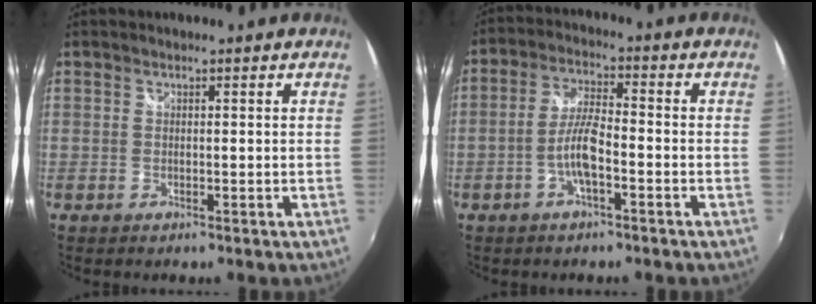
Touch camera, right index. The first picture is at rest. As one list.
[{"total": 6.2, "force": [-2.6, 1.2, 5.5], "torque": [-0.116, 0.008, -0.049]}]